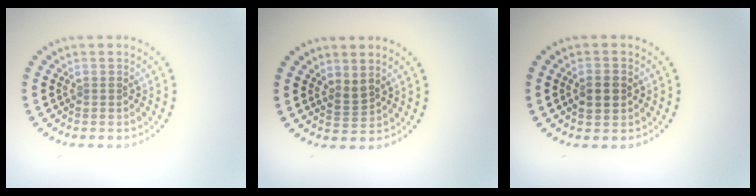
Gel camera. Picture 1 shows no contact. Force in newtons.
{"total": 1.4, "press": 1.1, "slide": 0.8}
{"total": 2.5, "press": 2.5, "slide": 0.1}